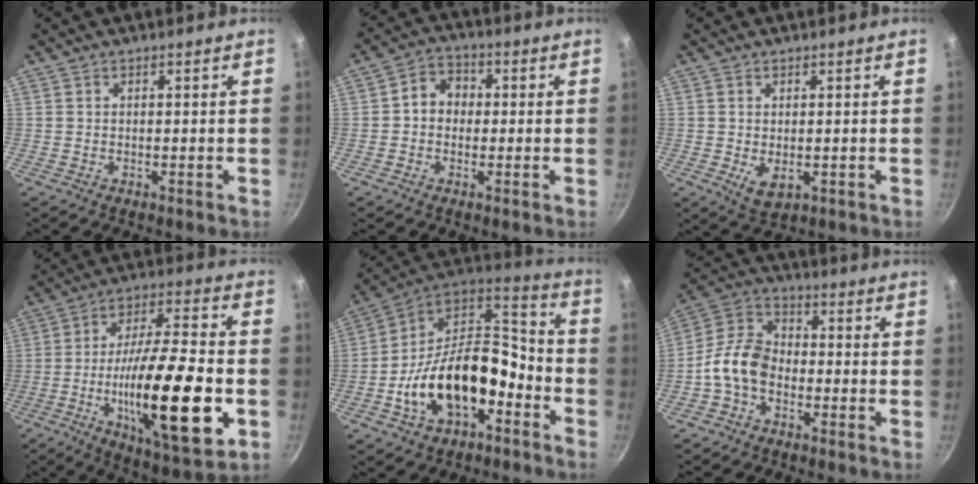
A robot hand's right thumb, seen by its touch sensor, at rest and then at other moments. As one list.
[{"total": 5.9, "force": [0.0, 5.0, 3.1], "torque": [-0.022, 0.013, -0.013]}, {"total": 4.1, "force": [-0.4, 2.5, 3.2], "torque": [-0.051, -0.016, 0.003]}, {"total": 25.4, "force": [-6.2, 7.5, 23.5], "torque": [-0.385, 0.019, -0.097]}, {"total": 21.4, "force": [-7.4, 12.5, 15.8], "torque": [-0.244, 0.071, -0.130]}, {"total": 9.9, "force": [-3.0, 6.9, 6.5], "torque": [-0.104, 0.040, -0.079]}]